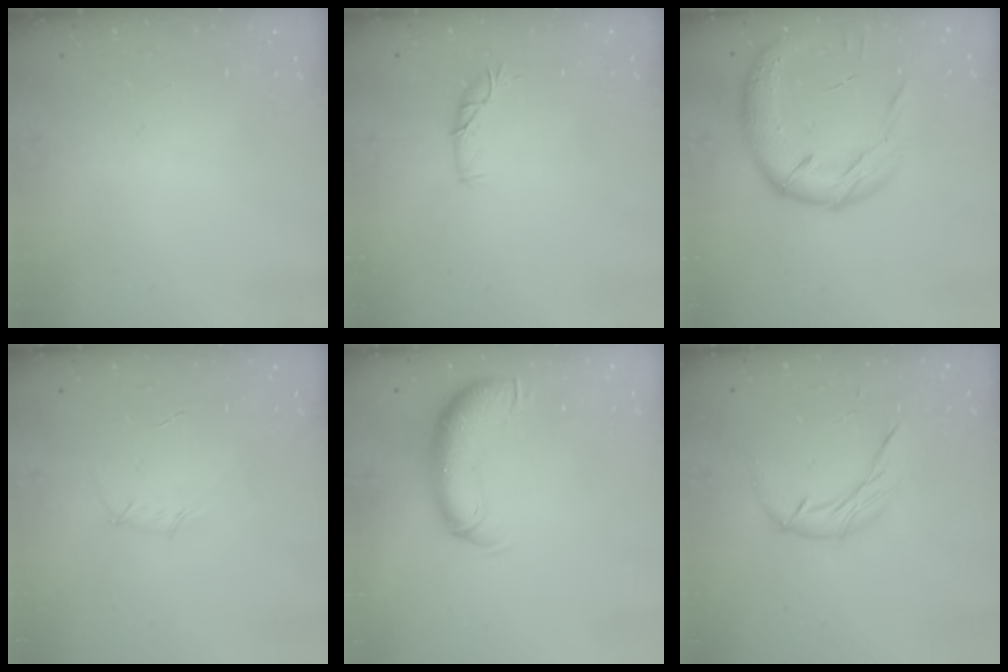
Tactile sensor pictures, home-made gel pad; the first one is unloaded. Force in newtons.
{"total": 6.1, "press": 6.1, "slide": 0.6}
{"total": 17.2, "press": 16.9, "slide": 3.1}
{"total": 3.5, "press": 3.4, "slide": 0.8}
{"total": 10.9, "press": 10.6, "slide": 2.3}
{"total": 6.8, "press": 6.8, "slide": 0.7}